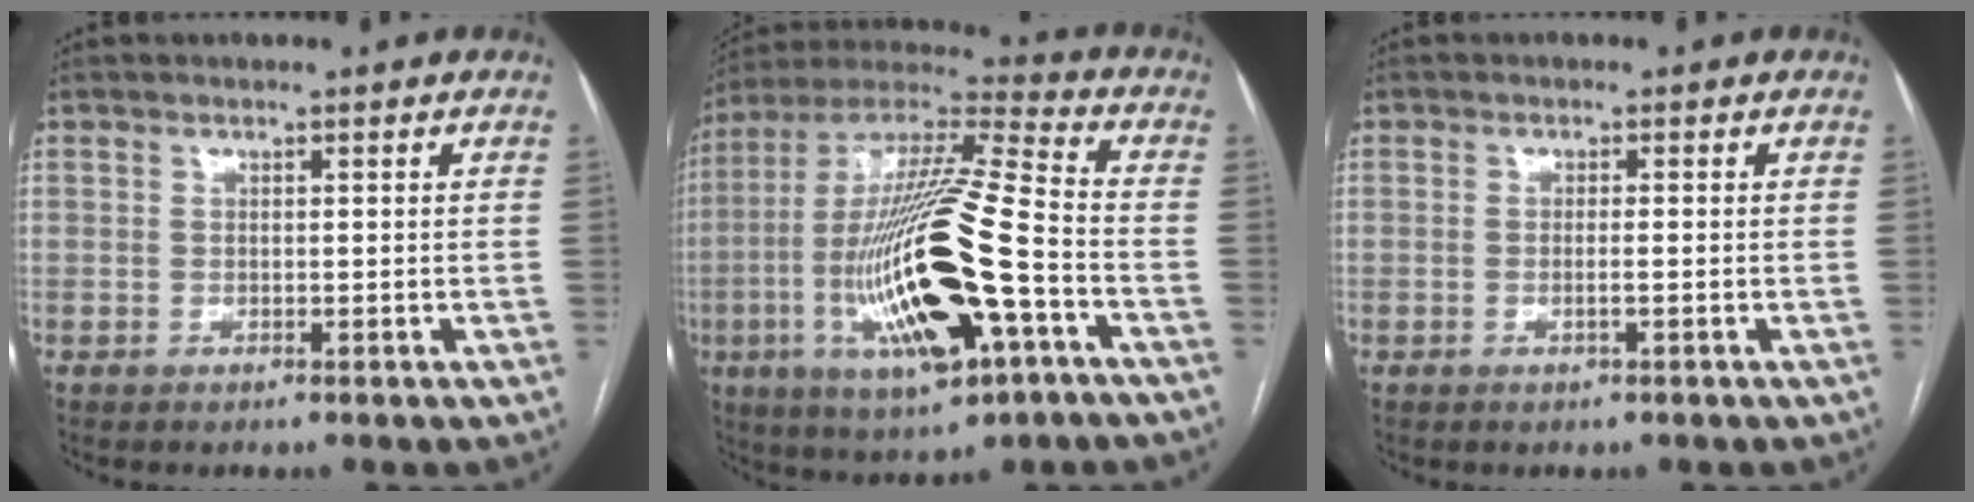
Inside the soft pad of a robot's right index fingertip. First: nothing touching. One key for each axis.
{"total": 24.2, "fx": -6.6, "fy": 4.0, "fz": 23.0, "tx": -0.476, "ty": -0.028, "tz": -0.114}
{"total": 1.2, "fx": -0.3, "fy": 0.0, "fz": 1.2, "tx": -0.025, "ty": -0.002, "tz": -0.006}